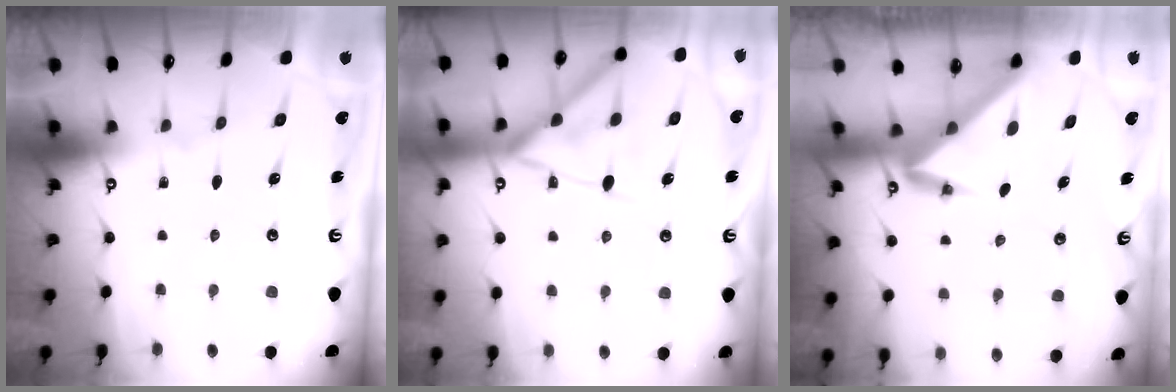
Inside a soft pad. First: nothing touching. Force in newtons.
{"total": 15.2, "press": 15.2, "slide": 1.1}
{"total": 3.4, "press": 3.4, "slide": 0.1}